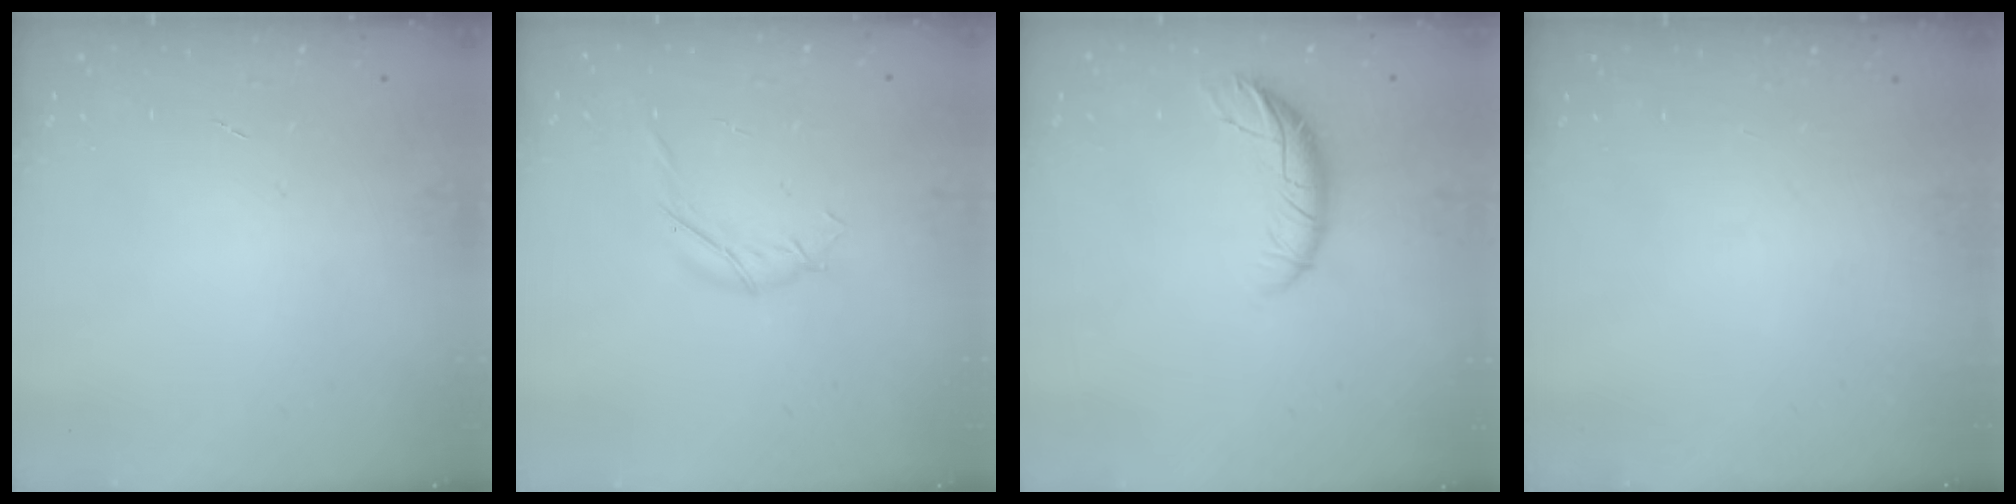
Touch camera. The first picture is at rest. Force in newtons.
{"total": 5.6, "press": 5.3, "slide": 1.6}
{"total": 8.3, "press": 8.2, "slide": 1.5}
{"total": 0.0}